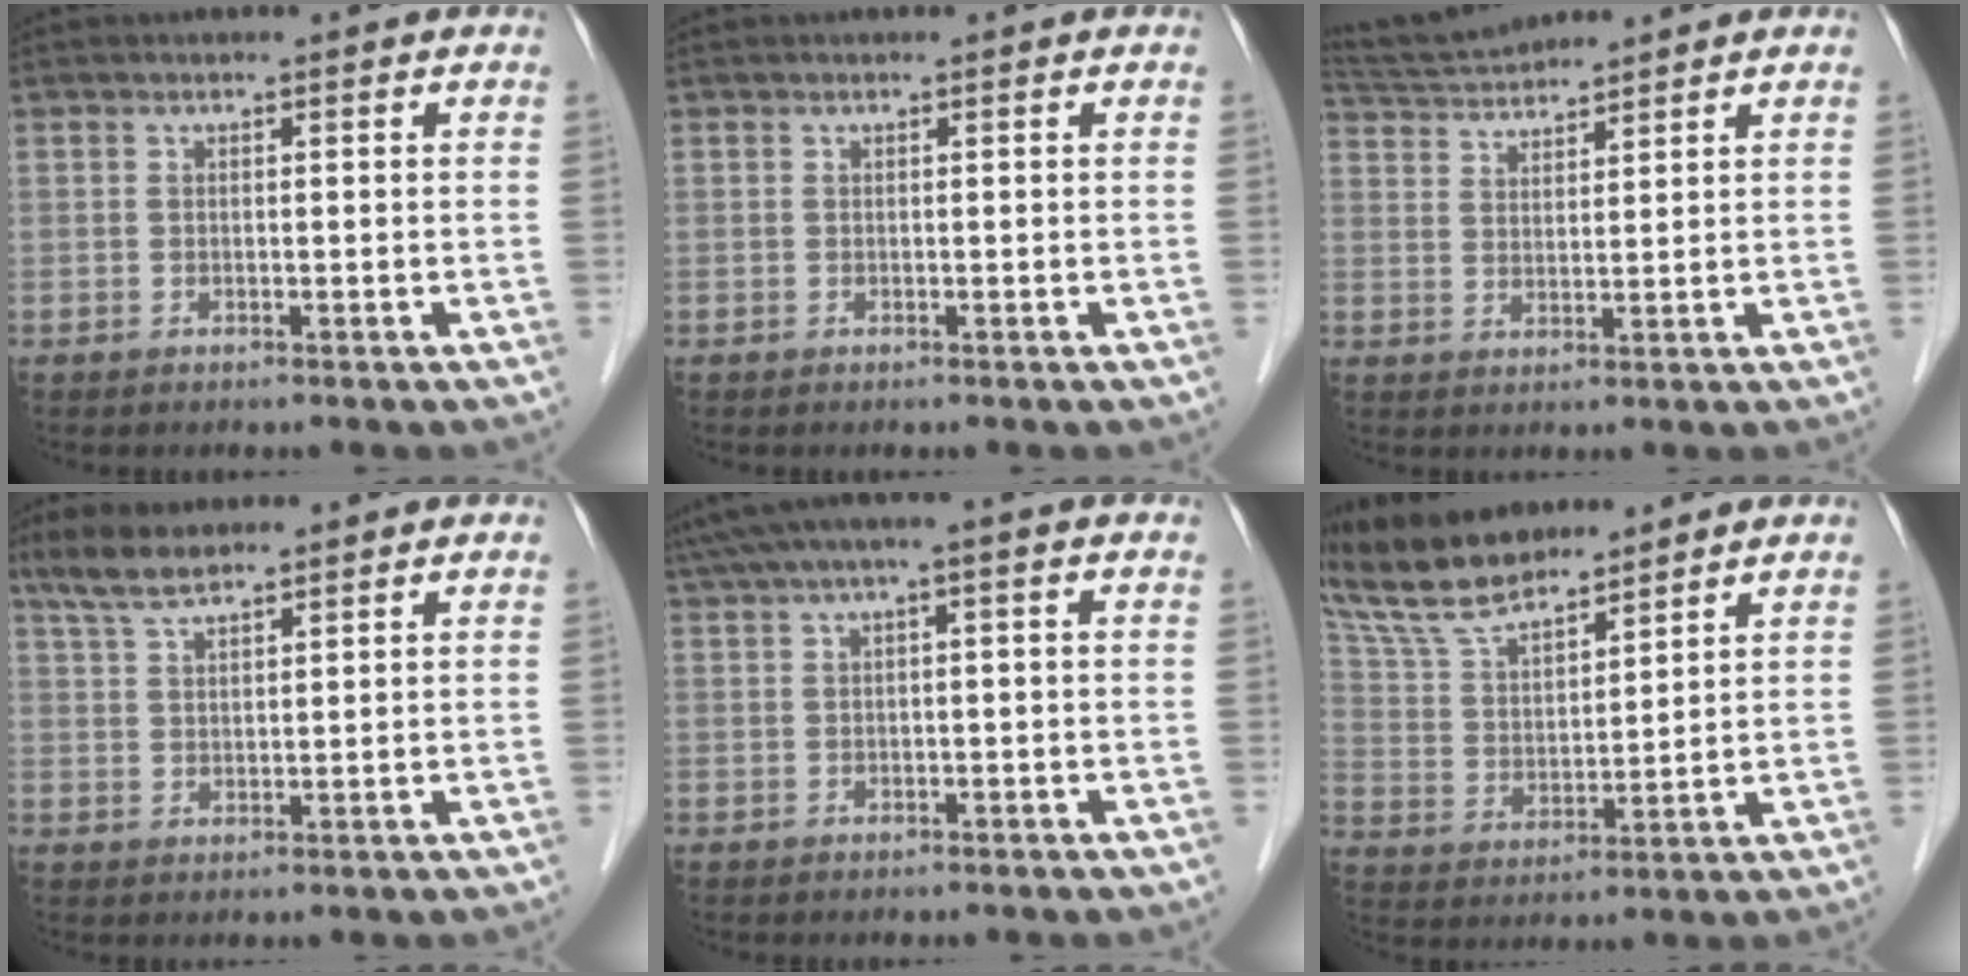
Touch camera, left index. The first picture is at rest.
{"total": 0.0}
{"total": 5.7, "force": [5.7, -0.1, 0.6], "torque": [-0.020, 0.026, 0.110]}
{"total": 4.7, "force": [3.8, 0.9, 2.6], "torque": [-0.061, 0.012, 0.075]}
{"total": 4.0, "force": [1.5, 0.4, 3.7], "torque": [-0.075, 0.032, 0.028]}
{"total": 11.7, "force": [10.5, 2.3, 4.6], "torque": [-0.104, 0.021, 0.204]}